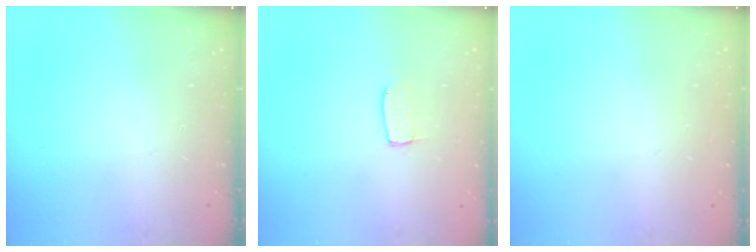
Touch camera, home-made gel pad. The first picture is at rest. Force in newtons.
{"total": 3.7, "press": 3.7, "slide": 0.3}
{"total": 0.0}